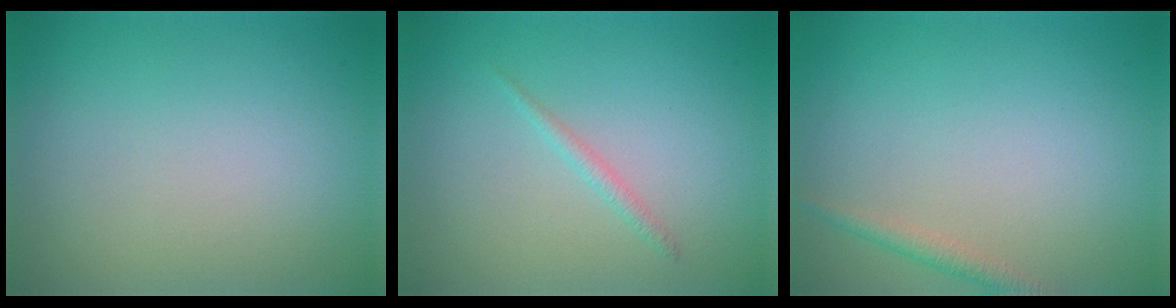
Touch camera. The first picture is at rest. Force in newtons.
{"total": 0.9, "press": 0.9, "slide": 0.1}
{"total": 1.4, "press": 1.4, "slide": 0.0}